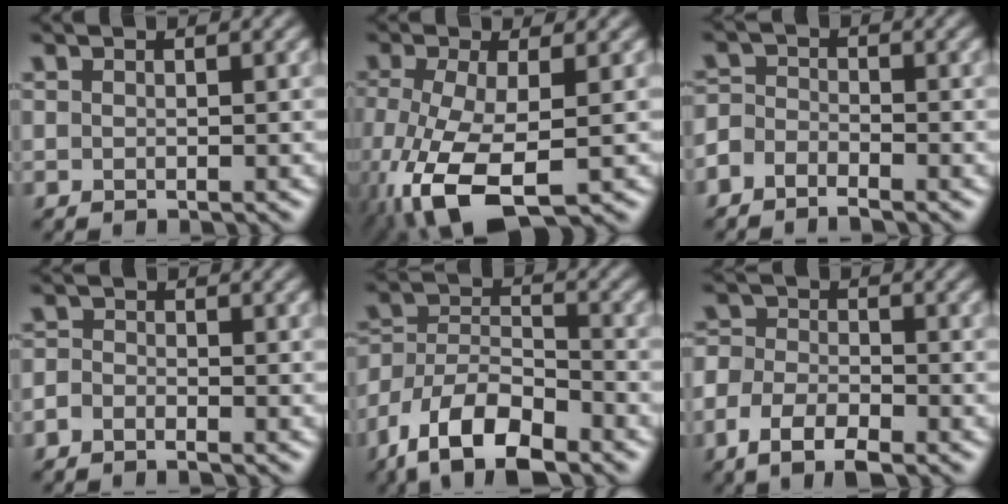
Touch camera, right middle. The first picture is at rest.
{"total": 8.4, "force": [-3.7, 3.2, 6.8], "torque": [-0.161, -0.021, -0.068]}
{"total": 2.4, "force": [-1.9, 1.1, 0.9], "torque": [-0.013, 0.001, -0.047]}
{"total": 1.3, "force": [-1.0, 0.6, 0.5], "torque": [-0.009, 0.001, -0.025]}
{"total": 9.6, "force": [-6.5, 4.2, 5.7], "torque": [-0.106, -0.001, -0.125]}
{"total": 4.9, "force": [-2.6, 2.6, 3.3], "torque": [-0.064, 0.000, -0.058]}